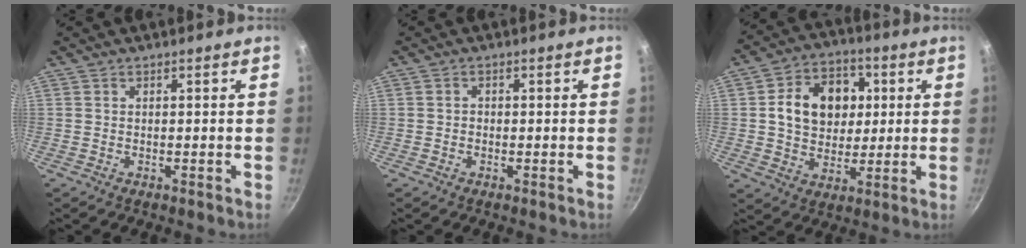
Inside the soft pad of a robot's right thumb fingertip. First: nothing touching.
{"total": 1.0, "force": [-0.2, 0.9, 0.4], "torque": [-0.006, 0.003, -0.005]}
{"total": 14.4, "force": [2.4, 11.4, 8.5], "torque": [-0.100, 0.011, 0.034]}